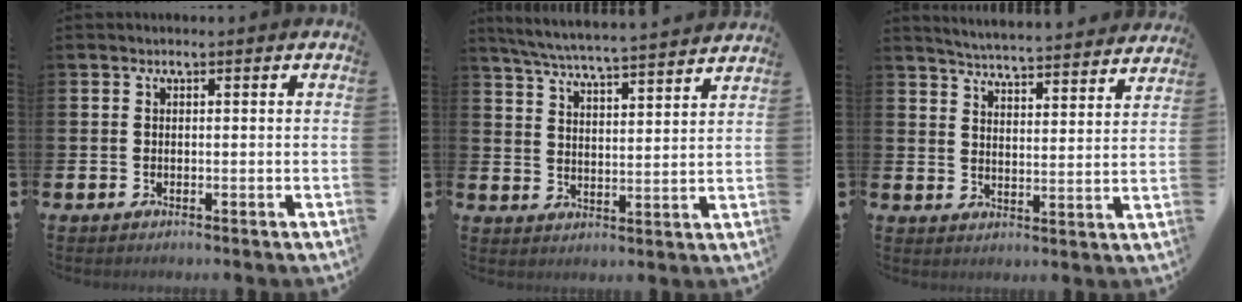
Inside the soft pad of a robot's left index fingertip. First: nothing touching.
{"total": 6.2, "force": [6.0, -0.1, 1.6], "torque": [-0.057, -0.046, 0.105]}
{"total": 5.4, "force": [5.3, 0.0, 0.4], "torque": [-0.026, -0.046, 0.091]}